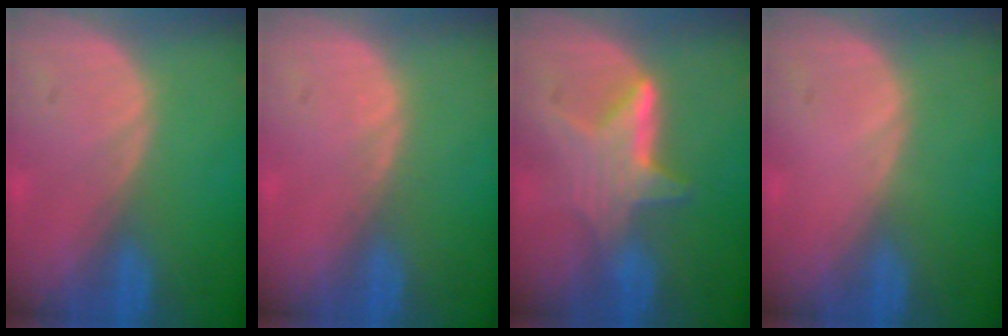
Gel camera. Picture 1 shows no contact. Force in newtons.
{"total": 0.5, "press": 0.5, "slide": 0.1}
{"total": 6.4, "press": 6.0, "slide": 2.2}
{"total": 0.0}